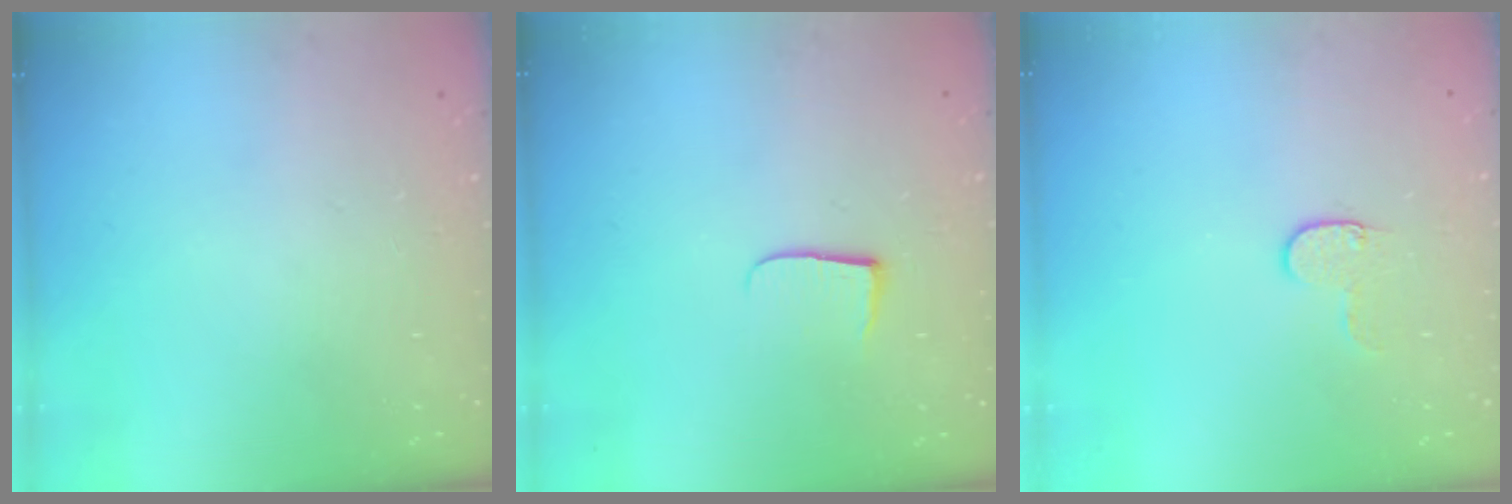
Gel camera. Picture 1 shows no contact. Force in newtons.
{"total": 5.2, "press": 5.2, "slide": 0.7}
{"total": 5.5, "press": 5.5, "slide": 0.5}